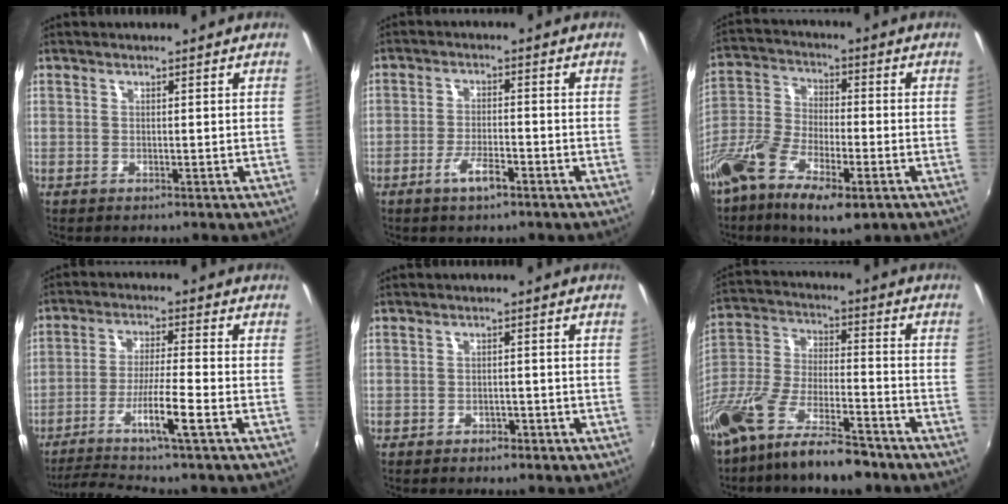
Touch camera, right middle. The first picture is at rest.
{"total": 4.3, "force": [-2.7, 0.9, 3.2], "torque": [-0.069, -0.002, -0.048]}
{"total": 14.3, "force": [-8.2, 5.1, 10.6], "torque": [-0.225, -0.027, -0.168]}
{"total": 10.0, "force": [-5.7, -0.9, 8.1], "torque": [-0.169, -0.008, -0.102]}
{"total": 2.6, "force": [-1.8, 1.6, 1.0], "torque": [-0.024, -0.001, -0.021]}
{"total": 16.5, "force": [-11.3, 5.2, 10.9], "torque": [-0.224, -0.020, -0.208]}